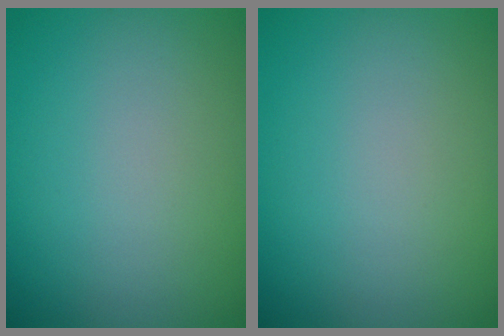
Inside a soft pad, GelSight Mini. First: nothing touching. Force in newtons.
{"total": 0.0}